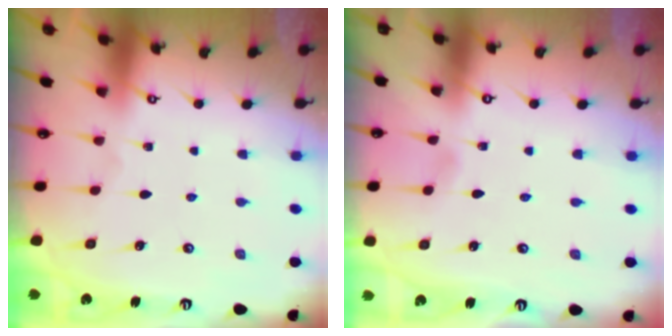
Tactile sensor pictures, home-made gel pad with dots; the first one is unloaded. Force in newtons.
{"total": 1.6, "press": 1.6, "slide": 0.2}